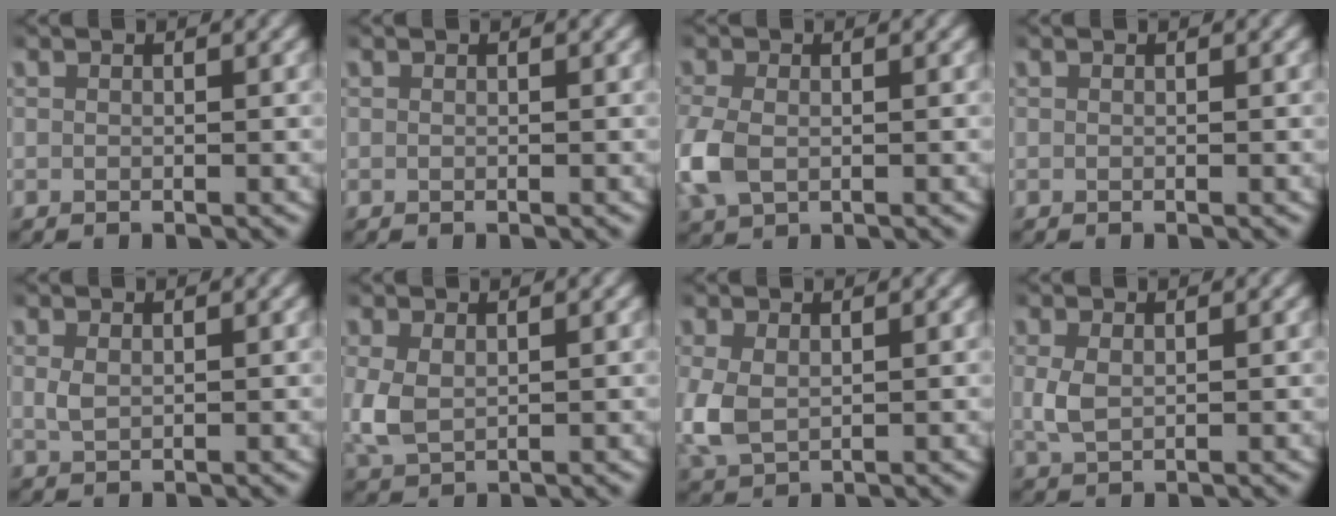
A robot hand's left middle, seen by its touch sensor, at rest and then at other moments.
{"total": 0.0}
{"total": 3.2, "force": [-0.2, 2.4, 2.2], "torque": [-0.075, -0.008, 0.003]}
{"total": 0.0}
{"total": 1.1, "force": [0.5, 0.5, 0.8], "torque": [-0.020, -0.005, 0.015]}
{"total": 2.8, "force": [0.5, 1.9, 1.9], "torque": [-0.059, -0.008, 0.017]}
{"total": 3.2, "force": [0.3, 2.3, 2.2], "torque": [-0.070, -0.009, 0.015]}
{"total": 1.8, "force": [0.4, 1.1, 1.4], "torque": [-0.040, -0.004, 0.012]}